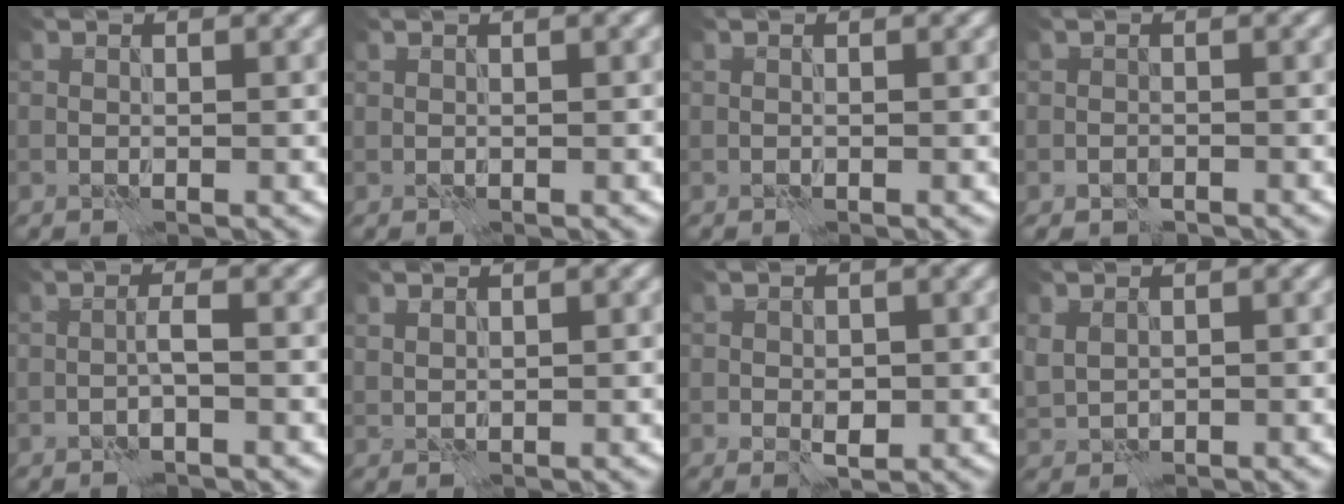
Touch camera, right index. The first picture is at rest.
{"total": 0.8, "force": [0.7, 0.0, 0.5], "torque": [-0.008, 0.002, 0.010]}
{"total": 0.0}
{"total": 1.2, "force": [-0.8, 0.8, 0.3], "torque": [-0.005, -0.003, -0.018]}
{"total": 1.3, "force": [-0.4, 0.1, 1.2], "torque": [-0.023, 0.006, -0.011]}
{"total": 1.0, "force": [1.0, 0.2, 0.3], "torque": [-0.011, -0.002, 0.022]}
{"total": 1.9, "force": [-0.2, 1.4, 1.3], "torque": [-0.023, -0.006, 0.000]}
{"total": 1.5, "force": [0.5, 1.2, 0.9], "torque": [-0.025, -0.003, 0.015]}